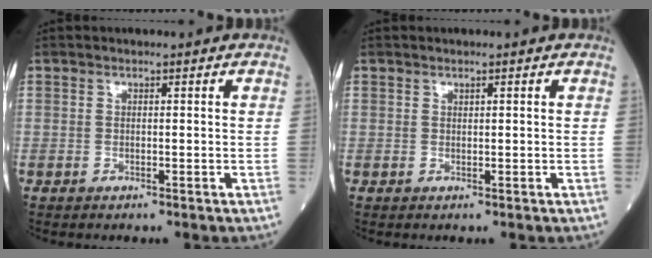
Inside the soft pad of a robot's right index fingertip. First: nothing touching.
{"total": 0.0}